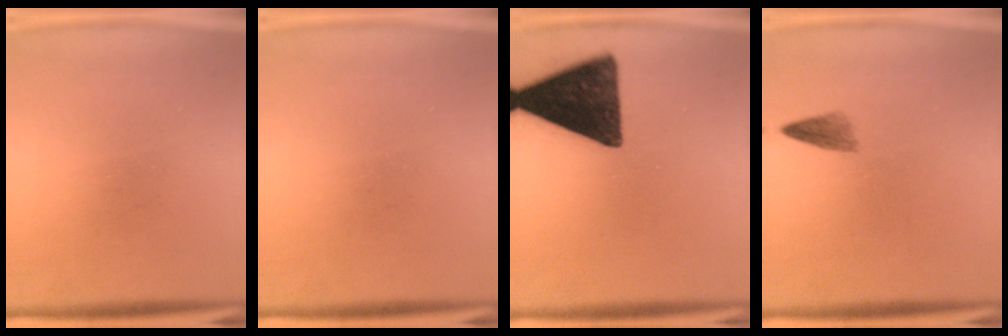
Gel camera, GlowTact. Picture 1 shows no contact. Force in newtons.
{"total": 0.0}
{"total": 15.2}
{"total": 1.7}